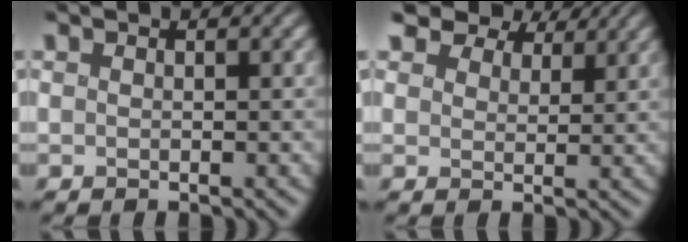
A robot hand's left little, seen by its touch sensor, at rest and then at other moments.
{"total": 8.4, "force": [7.0, 3.6, 3.0], "torque": [-0.074, 0.008, 0.104]}